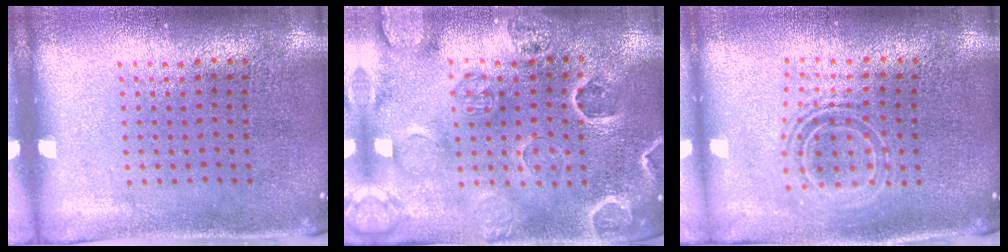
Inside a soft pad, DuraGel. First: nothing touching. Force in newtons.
{"total": 2.8, "press": 2.7, "slide": 0.6}
{"total": 1.6, "press": 1.3, "slide": 1.0}